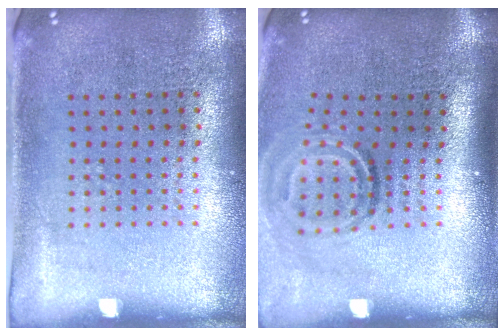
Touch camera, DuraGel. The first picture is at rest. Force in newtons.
{"total": 1.9, "press": 1.2, "slide": 1.5}